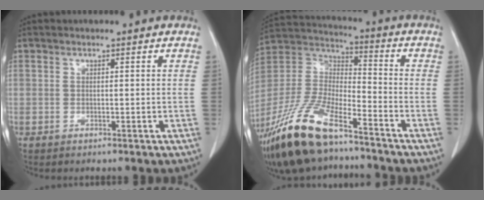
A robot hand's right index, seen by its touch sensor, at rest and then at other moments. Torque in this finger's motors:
{"motor_torque": [1.33, -0.81, 0.84, 0.11]}